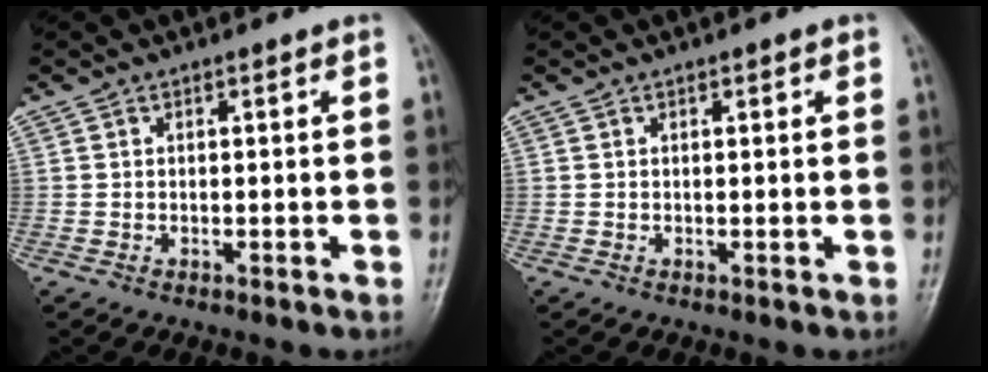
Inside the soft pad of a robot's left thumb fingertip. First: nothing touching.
{"total": 0.9, "force": [0.4, 0.3, 0.7], "torque": [-0.006, 0.001, 0.004]}